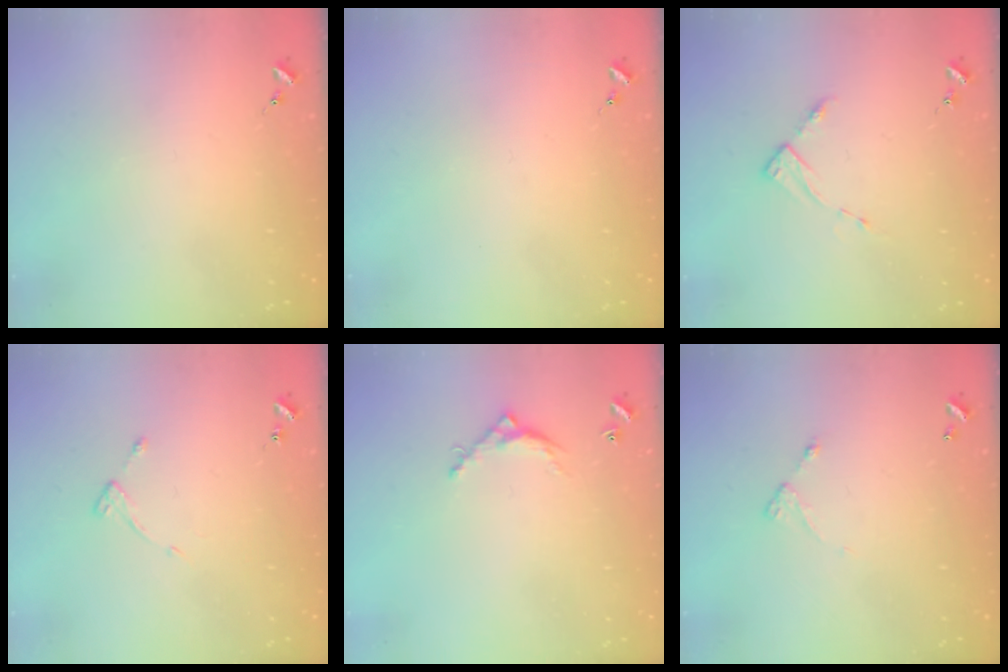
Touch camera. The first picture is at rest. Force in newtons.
{"total": 0.0}
{"total": 2.8, "press": 2.8, "slide": 0.4}
{"total": 4.1, "press": 4.1, "slide": 0.5}
{"total": 6.0, "press": 6.0, "slide": 0.3}
{"total": 4.0, "press": 4.0, "slide": 0.3}